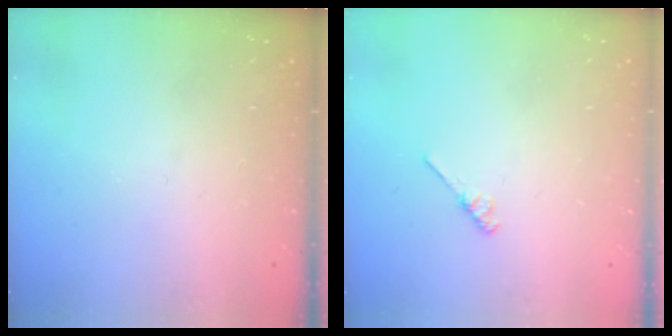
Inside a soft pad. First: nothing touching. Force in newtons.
{"total": 2.7, "press": 2.7, "slide": 0.4}